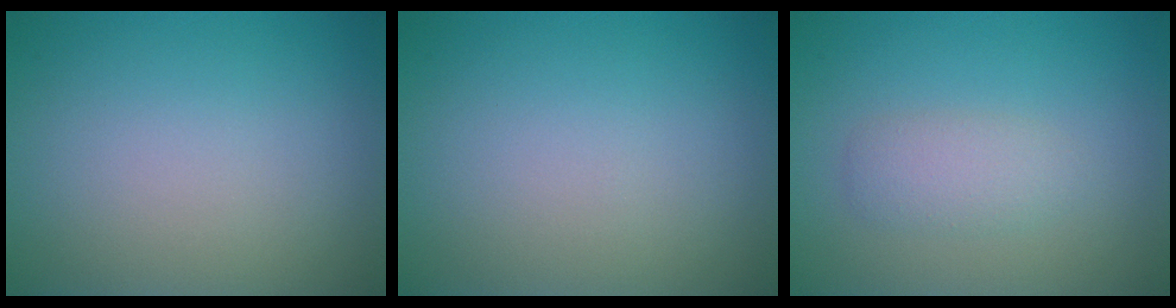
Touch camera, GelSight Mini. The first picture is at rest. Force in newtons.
{"total": 0.0}
{"total": 2.0, "press": 2.0, "slide": 0.2}